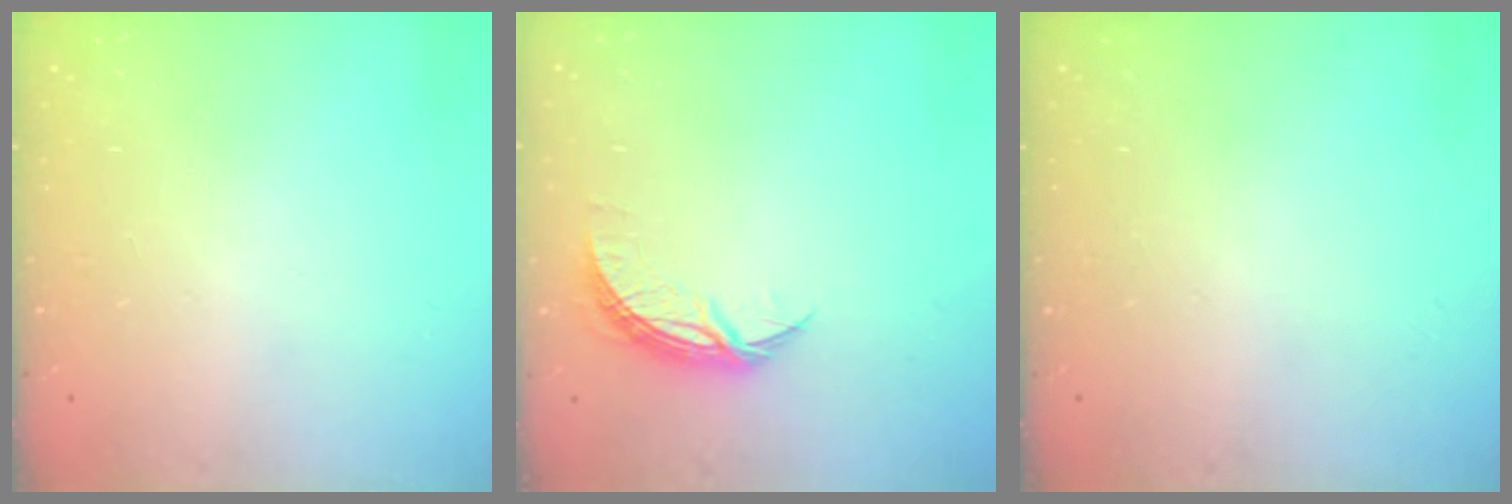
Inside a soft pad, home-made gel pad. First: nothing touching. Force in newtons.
{"total": 6.7, "press": 6.7, "slide": 0.4}
{"total": 0.0}